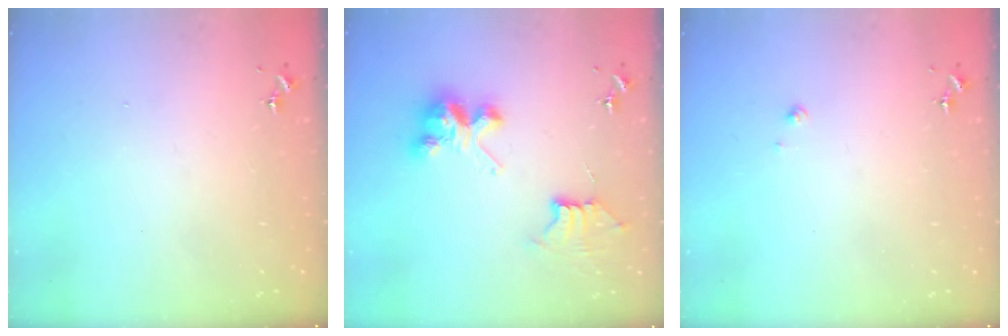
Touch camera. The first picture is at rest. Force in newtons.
{"total": 9.7, "press": 9.6, "slide": 0.7}
{"total": 2.1, "press": 2.1, "slide": 0.2}